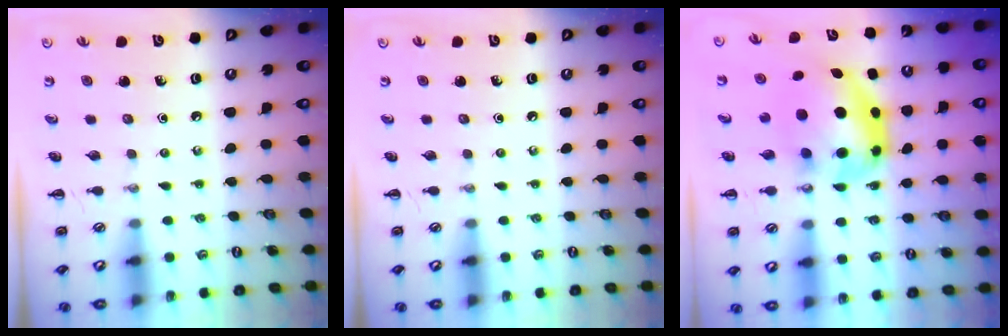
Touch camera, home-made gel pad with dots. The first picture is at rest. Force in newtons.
{"total": 0.0}
{"total": 8.3, "press": 8.1, "slide": 1.9}